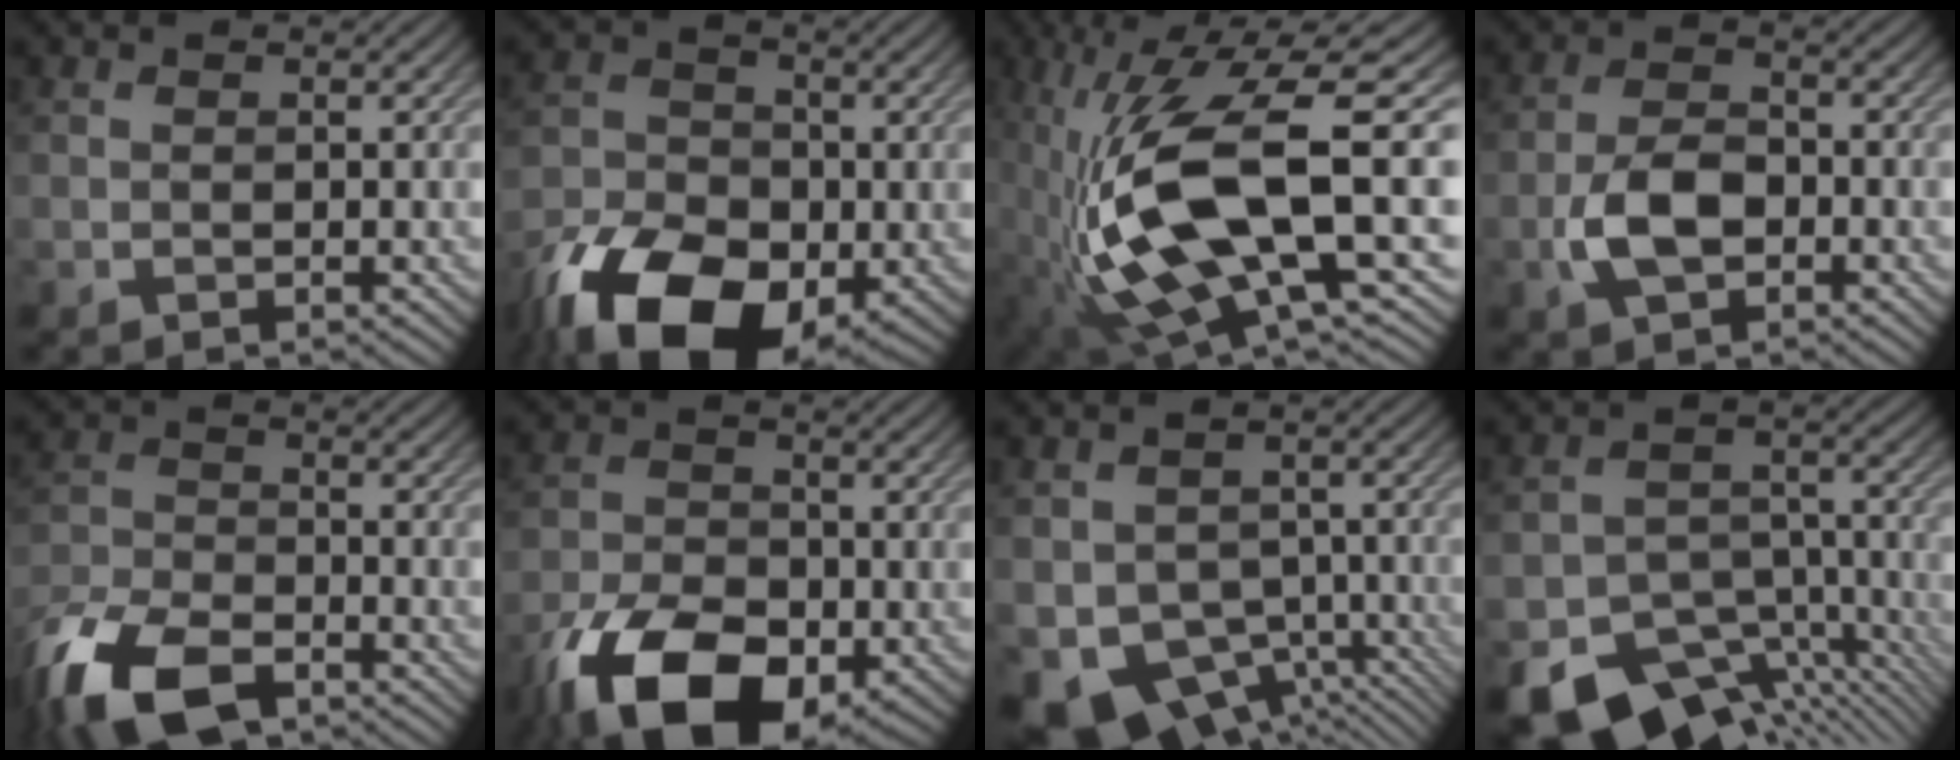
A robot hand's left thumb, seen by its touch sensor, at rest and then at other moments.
{"total": 16.3, "force": [-8.4, 9.6, 10.0], "torque": [-0.203, -0.042, -0.149]}
{"total": 16.0, "force": [-2.3, 6.2, 14.6], "torque": [-0.287, 0.000, -0.038]}
{"total": 5.4, "force": [-2.0, 3.0, 4.0], "torque": [-0.085, -0.002, -0.044]}
{"total": 11.9, "force": [-8.1, 5.4, 7.0], "torque": [-0.162, -0.028, -0.161]}
{"total": 14.6, "force": [-7.6, 8.0, 9.4], "torque": [-0.193, -0.040, -0.137]}
{"total": 9.9, "force": [-4.5, 7.3, 5.0], "torque": [-0.088, -0.038, -0.064]}
{"total": 14.5, "force": [-10.3, 8.1, 6.4], "torque": [-0.107, -0.044, -0.130]}